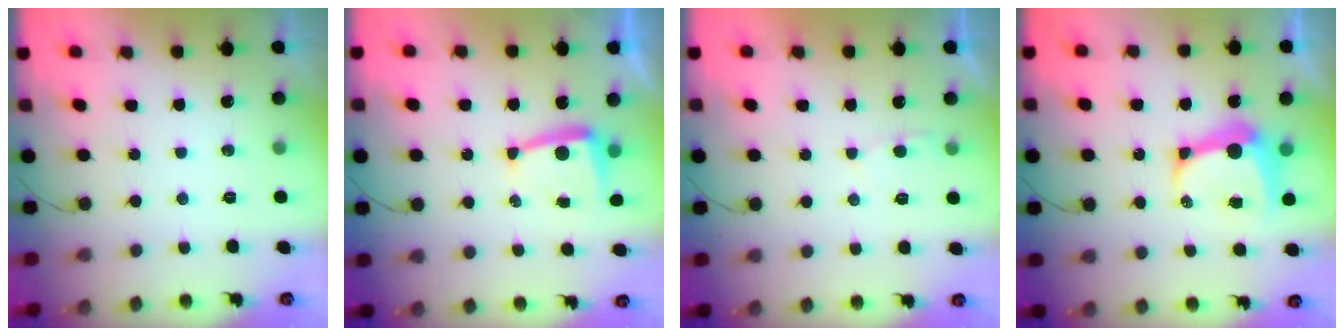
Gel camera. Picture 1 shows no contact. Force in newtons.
{"total": 6.0, "press": 6.0, "slide": 0.6}
{"total": 3.0, "press": 3.0, "slide": 0.3}
{"total": 9.7, "press": 9.6, "slide": 1.0}